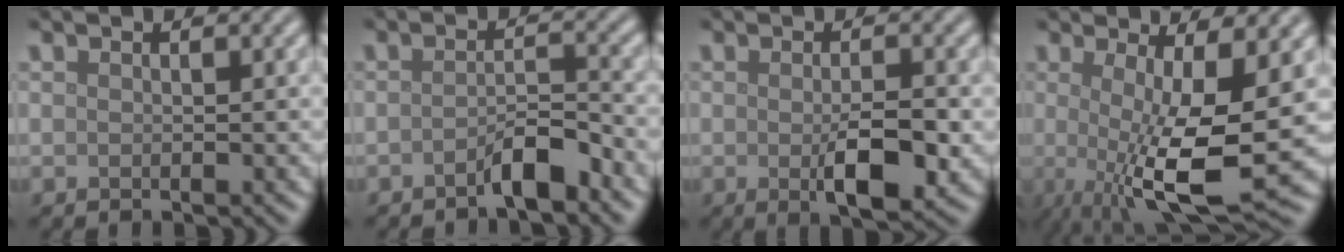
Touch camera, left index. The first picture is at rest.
{"total": 2.8, "force": [-2.0, 0.6, 1.8], "torque": [-0.028, 0.010, -0.036]}
{"total": 4.8, "force": [-1.2, 1.4, 4.5], "torque": [-0.074, -0.008, -0.015]}
{"total": 9.9, "force": [-0.8, 2.8, 9.4], "torque": [-0.160, -0.019, -0.012]}